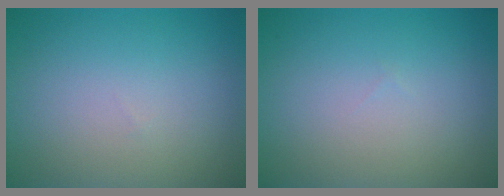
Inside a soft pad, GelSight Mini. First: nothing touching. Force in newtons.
{"total": 0.0}